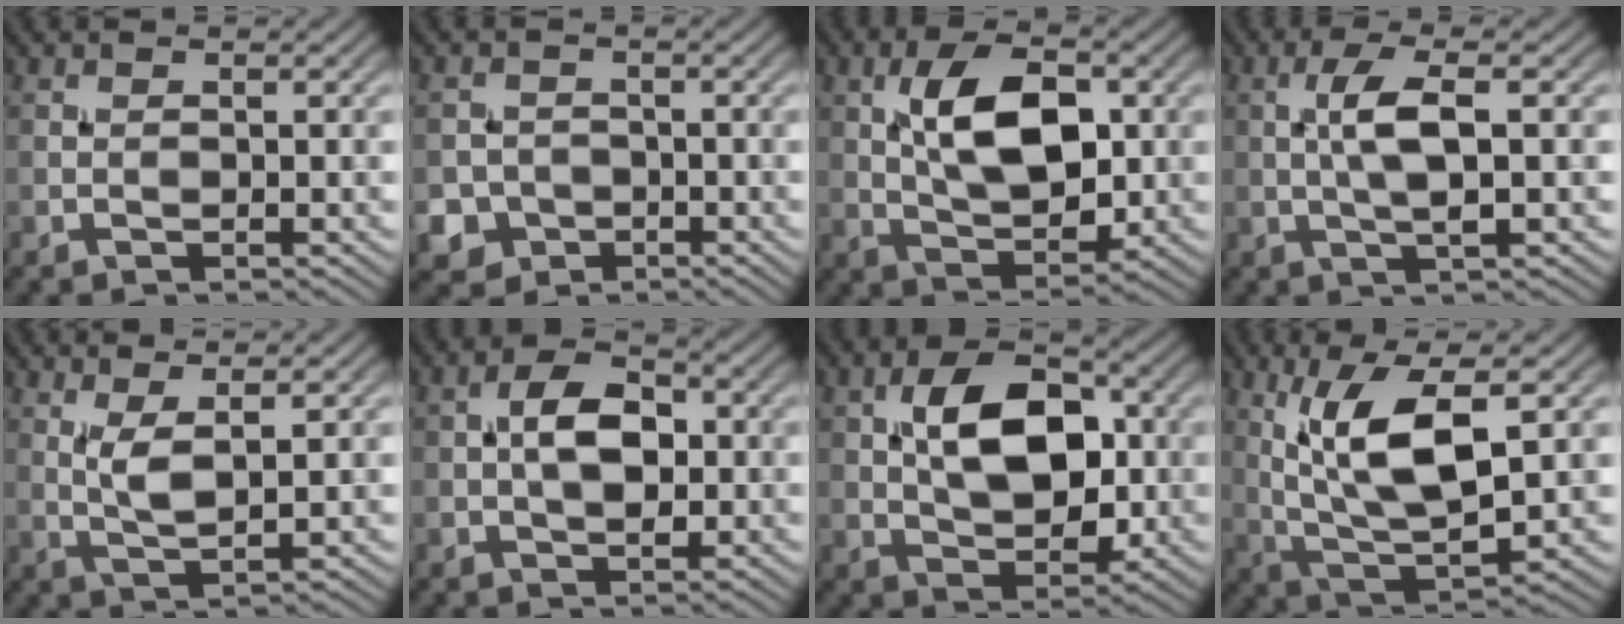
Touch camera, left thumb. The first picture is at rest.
{"total": 3.5, "force": [-1.7, 3.0, 0.7], "torque": [-0.010, -0.003, -0.038]}
{"total": 9.8, "force": [1.8, 5.2, 8.2], "torque": [-0.153, 0.006, 0.029]}
{"total": 5.3, "force": [0.5, 1.3, 5.1], "torque": [-0.109, 0.009, 0.006]}
{"total": 3.6, "force": [1.6, 0.7, 3.2], "torque": [-0.076, -0.006, 0.035]}
{"total": 5.9, "force": [0.1, 3.4, 4.8], "torque": [-0.083, 0.006, -0.004]}
{"total": 10.2, "force": [1.3, 6.1, 8.1], "torque": [-0.143, 0.007, 0.017]}
{"total": 11.5, "force": [3.3, 4.1, 10.2], "torque": [-0.206, 0.004, 0.067]}